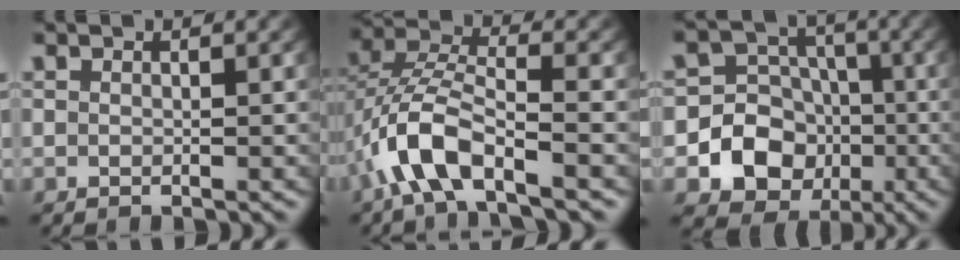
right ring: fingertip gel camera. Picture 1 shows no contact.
{"total": 6.3, "force": [-1.7, 3.7, 4.7], "torque": [-0.123, -0.012, -0.030]}
{"total": 15.4, "force": [-5.4, 13.6, 4.8], "torque": [-0.106, -0.062, -0.087]}